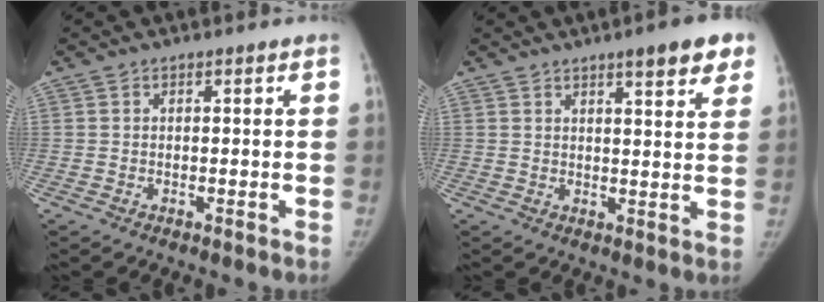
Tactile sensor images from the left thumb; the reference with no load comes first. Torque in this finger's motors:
{"motor_torque": [1.20, 1.09, 0.67, -0.85, -0.04]}